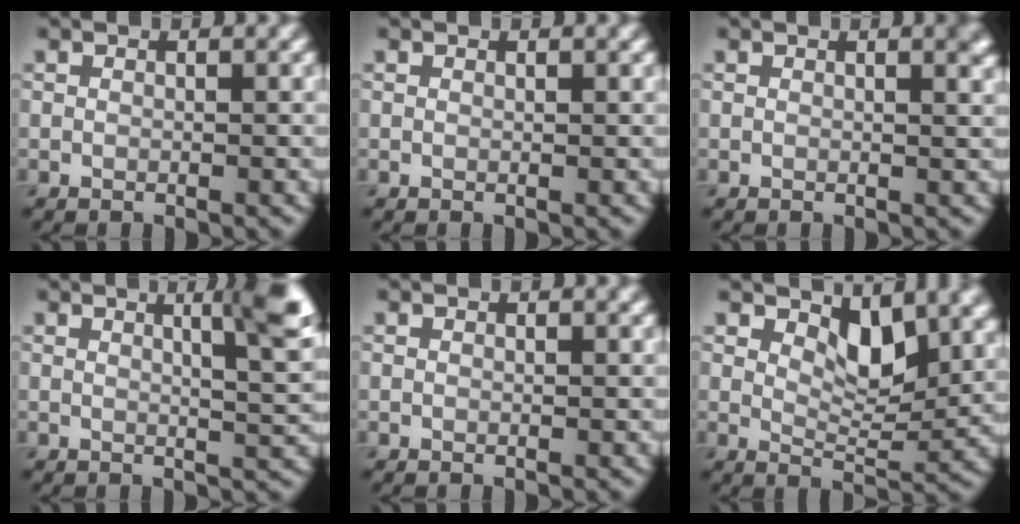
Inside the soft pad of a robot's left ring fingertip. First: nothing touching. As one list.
[{"total": 0.0}, {"total": 1.9, "force": [0.9, 0.7, 1.4], "torque": [-0.006, 0.005, 0.010]}, {"total": 5.4, "force": [2.1, 1.2, 4.8], "torque": [-0.050, 0.005, 0.027]}, {"total": 0.0}, {"total": 4.6, "force": [2.5, 2.2, 3.2], "torque": [-0.057, -0.015, 0.036]}]